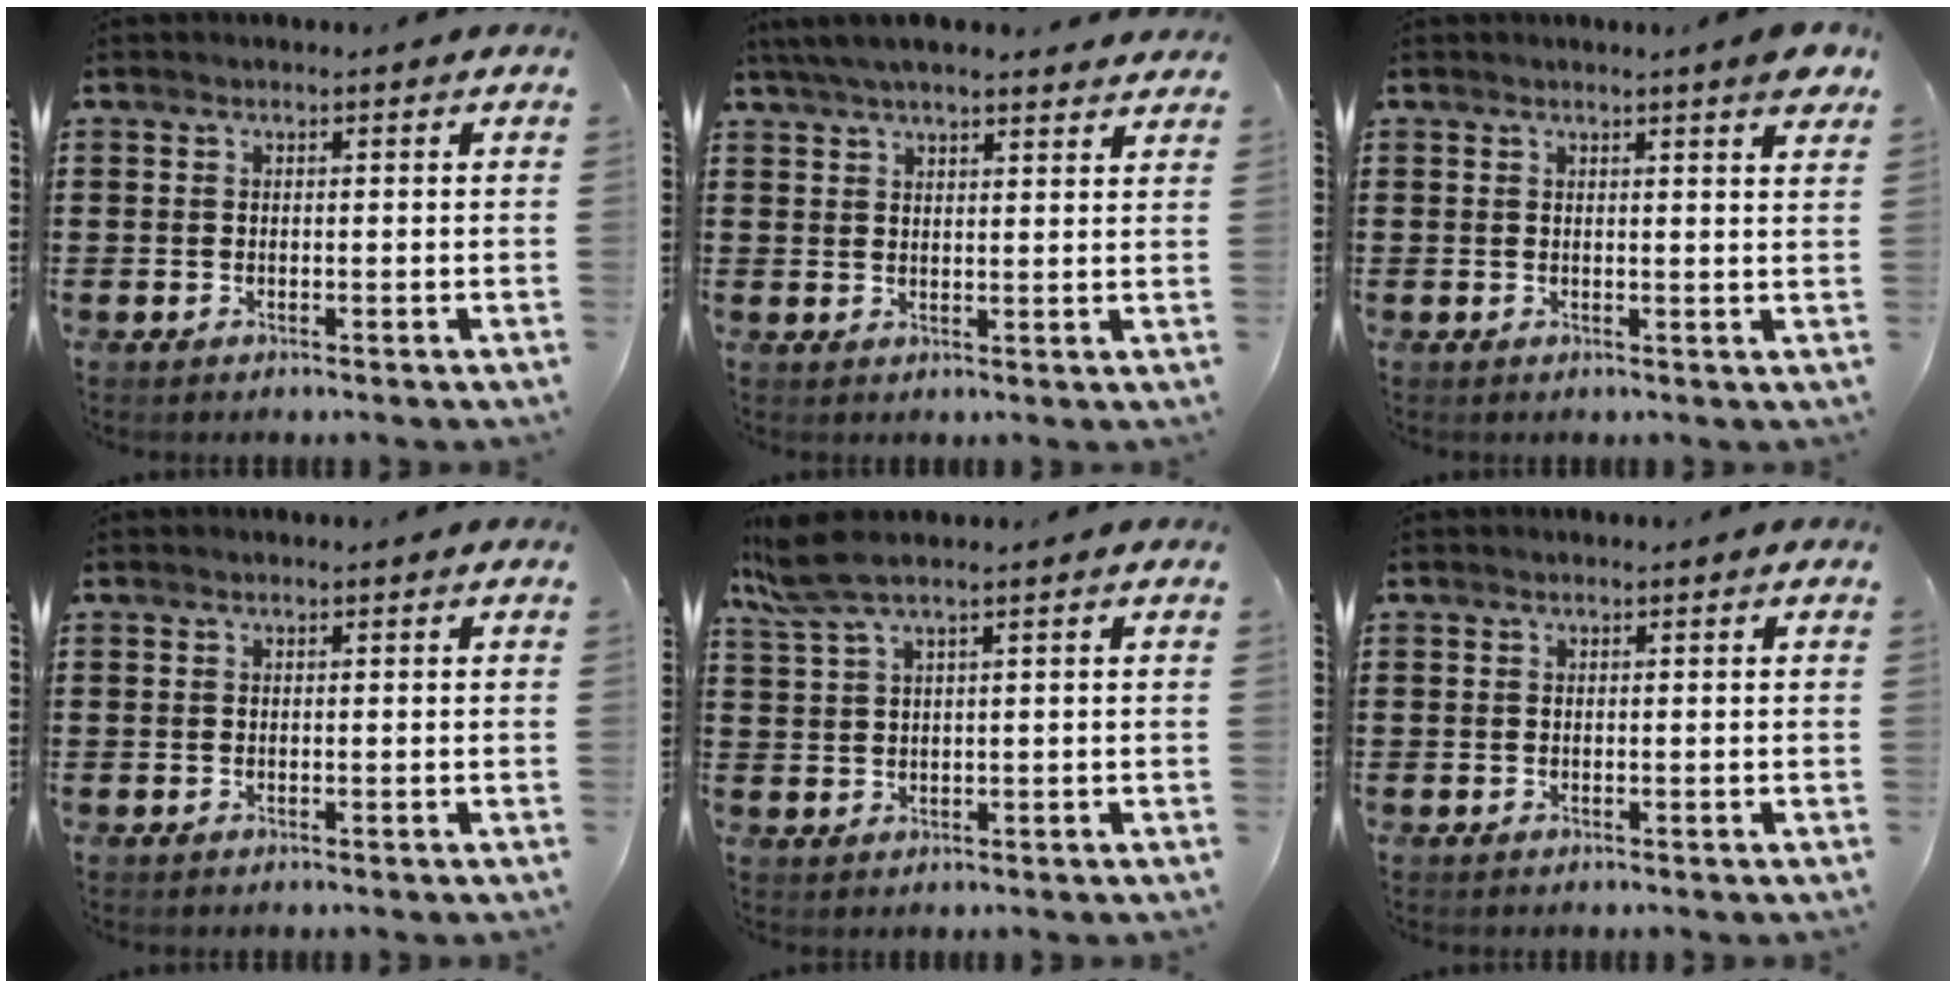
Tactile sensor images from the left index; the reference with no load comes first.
{"total": 4.7, "force": [4.2, 0.6, 1.9], "torque": [-0.048, -0.008, 0.078]}
{"total": 3.2, "force": [2.4, -0.1, 2.2], "torque": [-0.033, -0.008, 0.041]}
{"total": 0.0}
{"total": 4.8, "force": [2.8, 0.4, 3.8], "torque": [-0.097, -0.003, 0.046]}
{"total": 0.0}